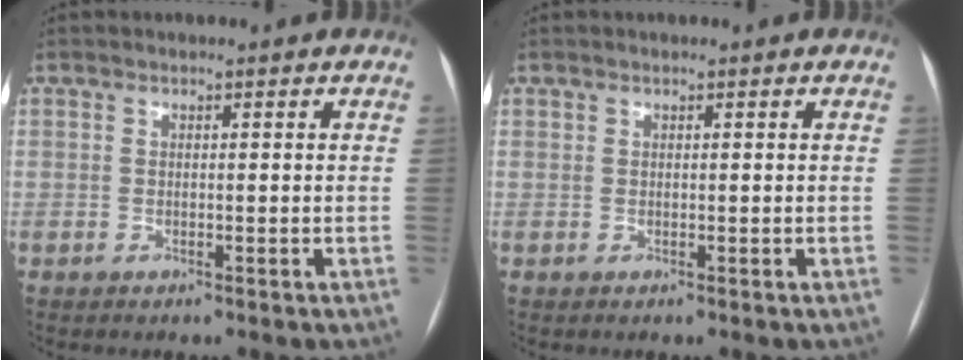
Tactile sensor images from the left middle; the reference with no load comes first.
{"total": 0.0}